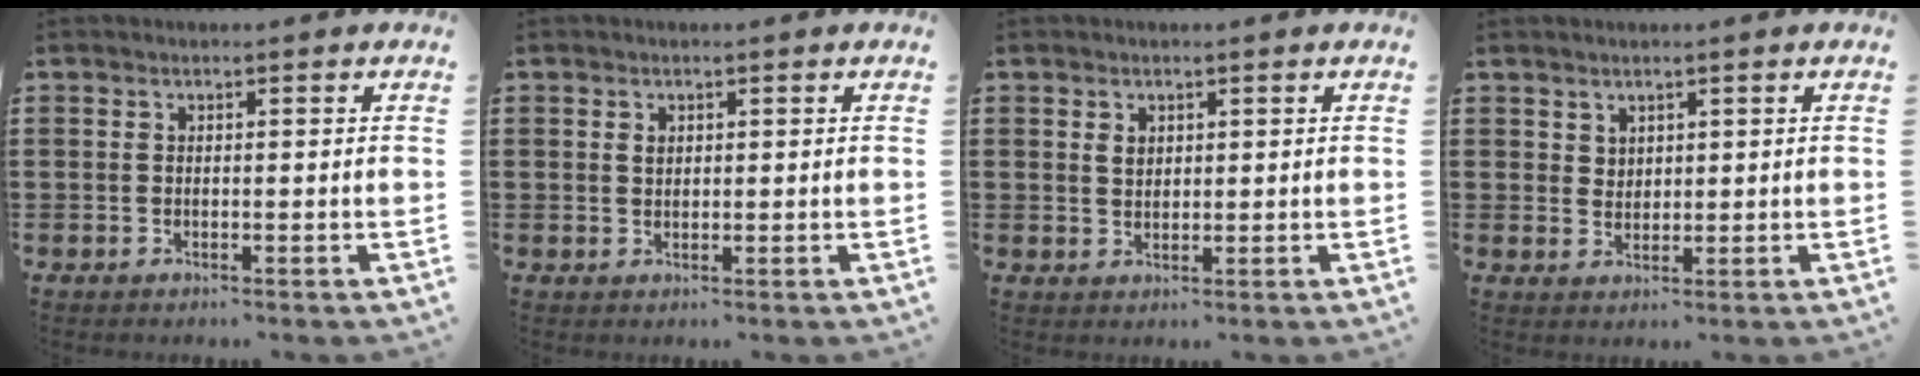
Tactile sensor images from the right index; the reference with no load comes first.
{"total": 1.0, "force": [0.4, 0.8, 0.5], "torque": [-0.012, 0.004, 0.008]}
{"total": 1.6, "force": [0.7, 1.2, 0.8], "torque": [-0.019, 0.005, 0.013]}
{"total": 2.1, "force": [1.6, 1.3, 0.1], "torque": [-0.006, 0.005, 0.032]}